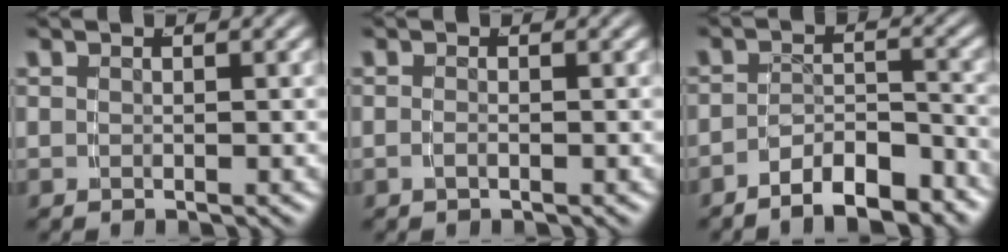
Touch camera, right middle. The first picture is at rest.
{"total": 0.8, "force": [-0.6, -0.2, 0.4], "torque": [-0.012, -0.005, -0.008]}
{"total": 6.3, "force": [-5.8, 1.3, 2.0], "torque": [-0.022, -0.013, -0.093]}